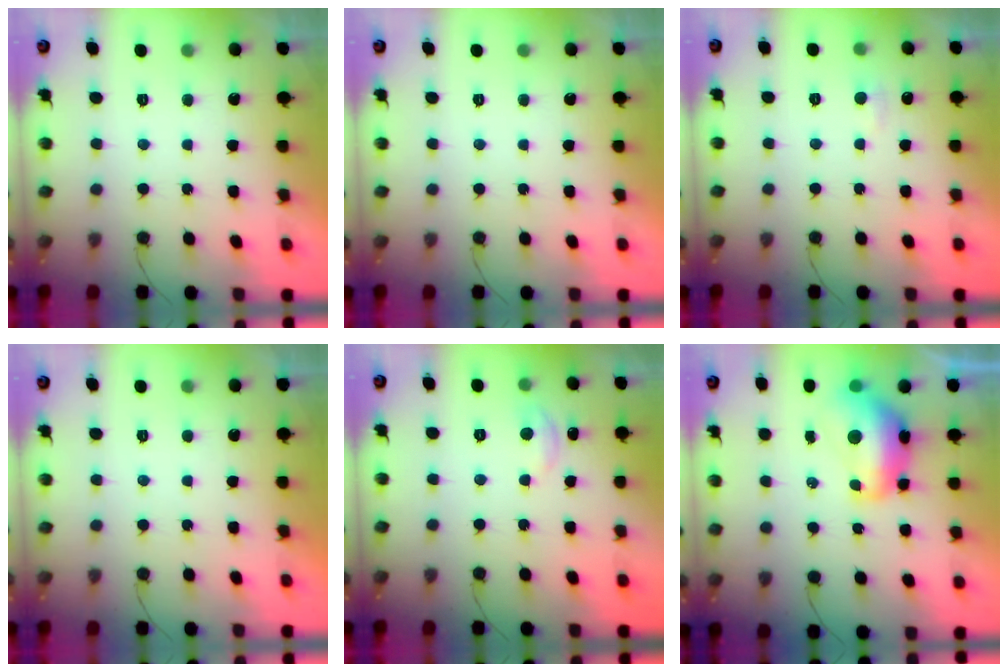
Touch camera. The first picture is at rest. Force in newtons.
{"total": 0.0}
{"total": 3.3, "press": 3.3, "slide": 0.4}
{"total": 0.0}
{"total": 3.8, "press": 3.8, "slide": 0.4}
{"total": 12.4, "press": 12.4, "slide": 1.1}